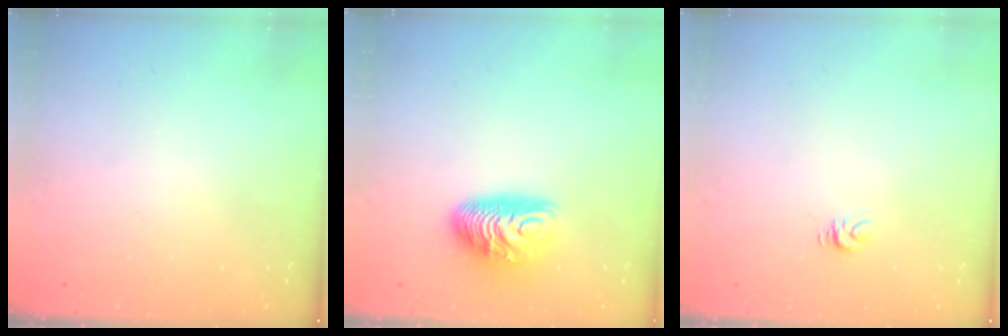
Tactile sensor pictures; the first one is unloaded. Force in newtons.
{"total": 10.6, "press": 10.5, "slide": 0.9}
{"total": 3.9, "press": 3.9, "slide": 0.2}